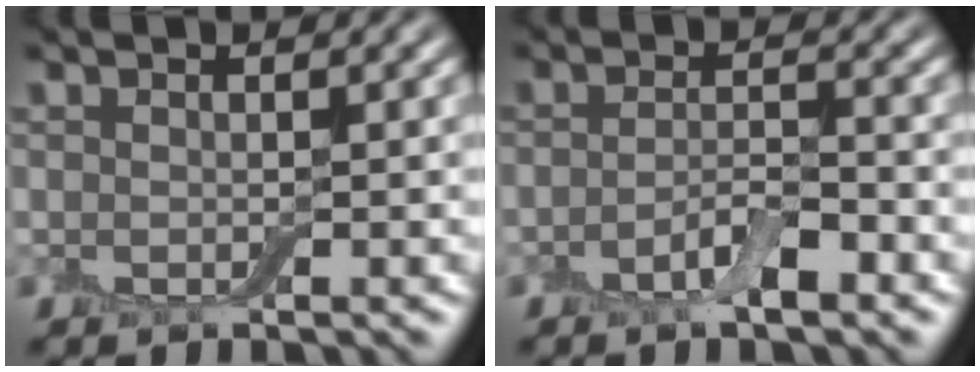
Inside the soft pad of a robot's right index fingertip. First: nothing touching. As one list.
[{"total": 3.0, "force": [-1.6, 0.9, 2.4], "torque": [-0.046, 0.004, -0.034]}]